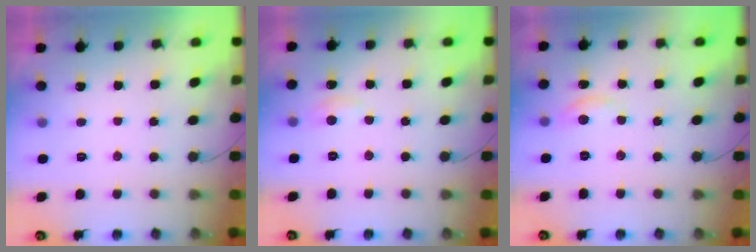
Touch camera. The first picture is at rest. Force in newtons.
{"total": 3.2, "press": 3.2, "slide": 0.4}
{"total": 3.3, "press": 3.2, "slide": 0.3}